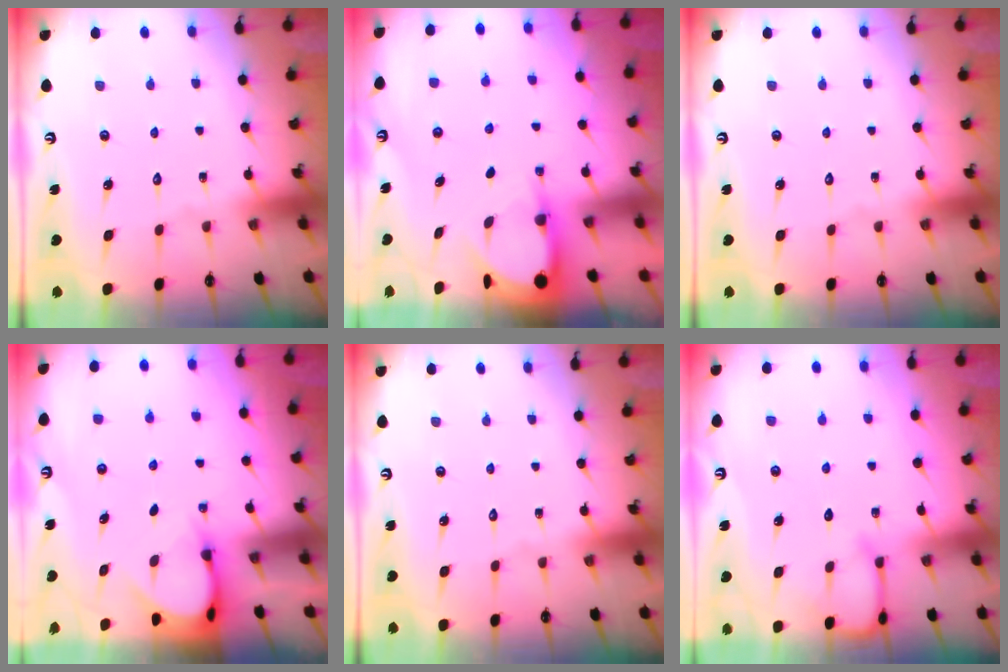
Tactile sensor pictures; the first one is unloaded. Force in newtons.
{"total": 3.9, "press": 3.9, "slide": 0.6}
{"total": 0.0}
{"total": 3.9, "press": 3.9, "slide": 0.3}
{"total": 0.0}
{"total": 6.7, "press": 6.6, "slide": 0.6}